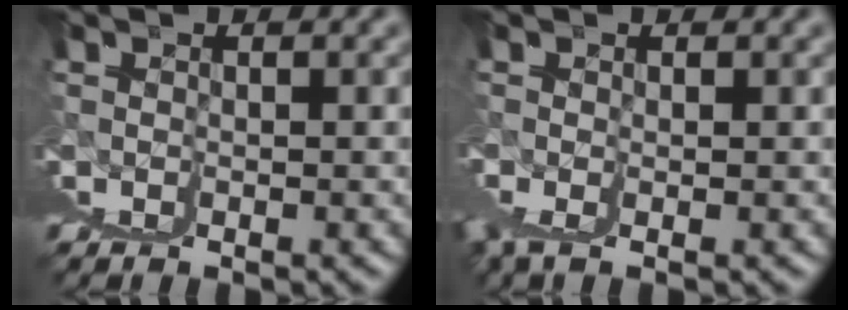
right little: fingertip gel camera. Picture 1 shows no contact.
{"total": 2.1, "force": [1.3, -1.1, 1.4], "torque": [-0.005, 0.013, 0.020]}